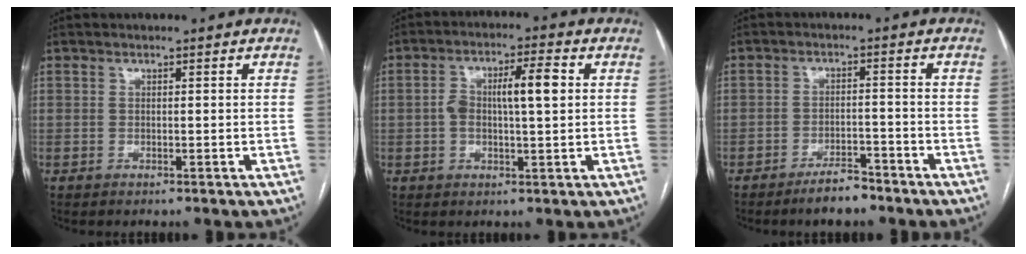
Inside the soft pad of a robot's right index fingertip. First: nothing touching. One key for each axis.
{"total": 7.8, "fx": 0.9, "fy": 1.8, "fz": 7.5, "tx": -0.138, "ty": 0.019, "tz": 0.014}
{"total": 4.6, "fx": -3.8, "fy": 1.4, "fz": 2.2, "tx": -0.039, "ty": 0.002, "tz": -0.062}